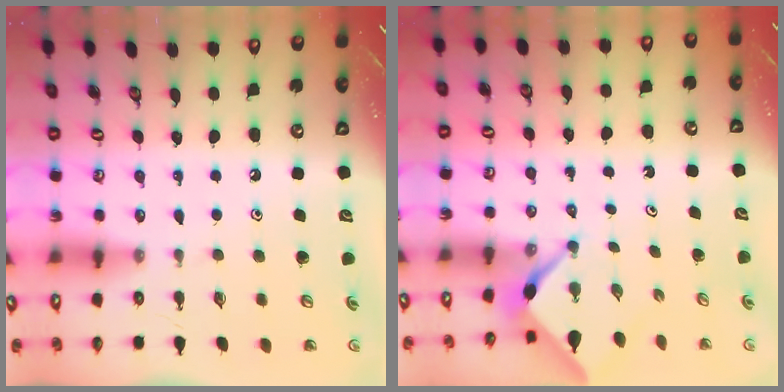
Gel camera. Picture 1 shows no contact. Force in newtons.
{"total": 2.2, "press": 2.2, "slide": 0.3}